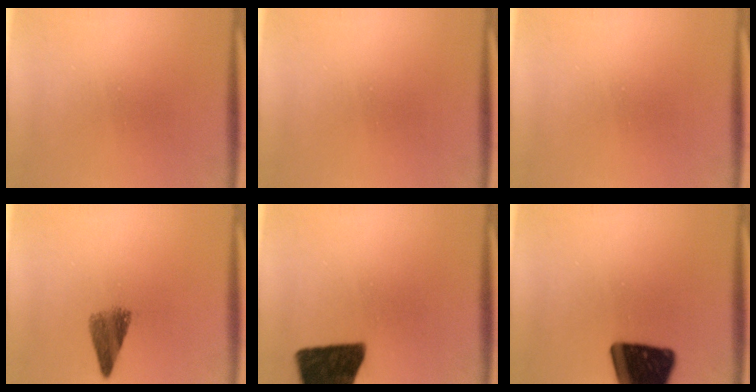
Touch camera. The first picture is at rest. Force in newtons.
{"total": 0.0}
{"total": 0.0}
{"total": 4.2}
{"total": 16.8}
{"total": 19.3}